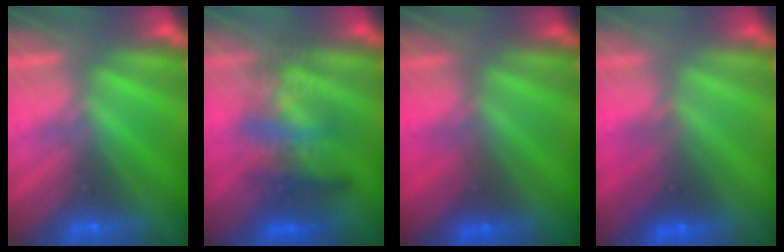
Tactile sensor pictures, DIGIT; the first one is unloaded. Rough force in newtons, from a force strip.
{"total": 3.8}
{"total": 1.6}
{"total": 1.8}